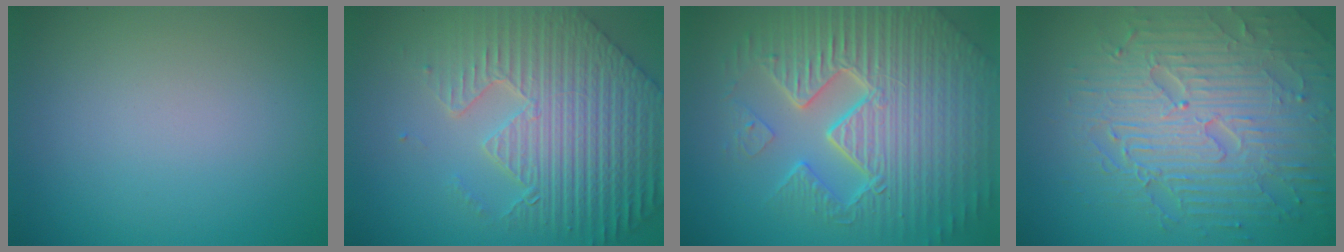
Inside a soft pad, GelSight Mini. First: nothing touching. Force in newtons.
{"total": 8.6, "press": 6.5, "slide": 5.6}
{"total": 10.8, "press": 7.0, "slide": 8.3}
{"total": 8.9, "press": 6.3, "slide": 6.4}